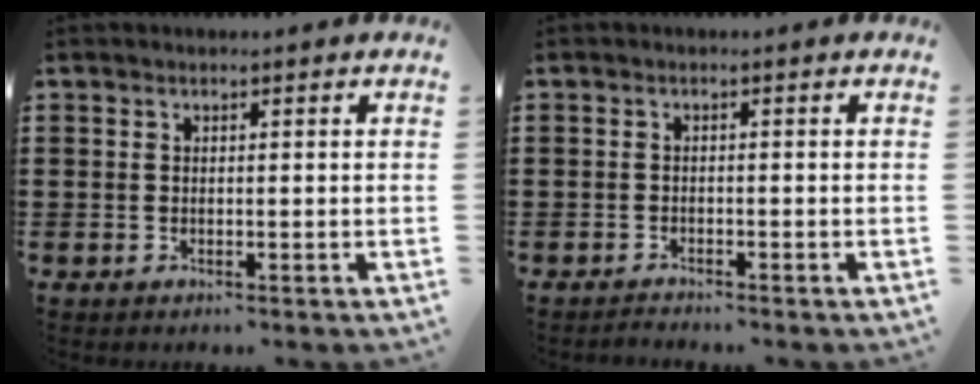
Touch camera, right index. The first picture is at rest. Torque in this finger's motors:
{"motor_torque": [0.10, 0.09, -0.01, 0.01]}